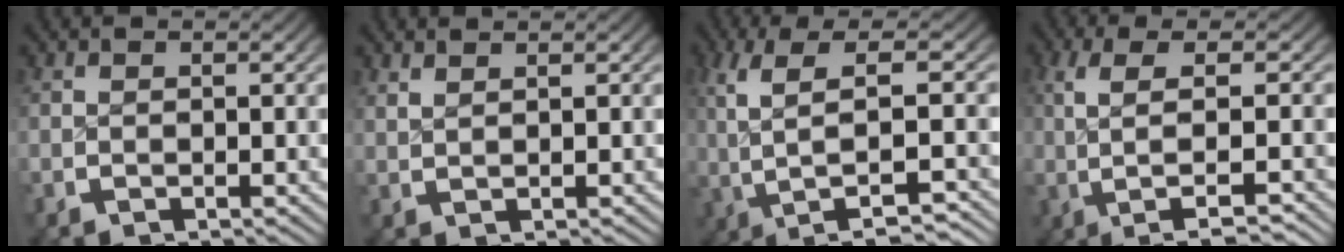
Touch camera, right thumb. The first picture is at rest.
{"total": 1.4, "force": [1.4, 0.0, 0.4], "torque": [-0.004, 0.005, 0.030]}
{"total": 8.8, "force": [1.3, 3.5, 8.0], "torque": [-0.149, 0.007, 0.026]}
{"total": 7.5, "force": [0.2, 2.6, 7.0], "torque": [-0.125, 0.012, 0.005]}